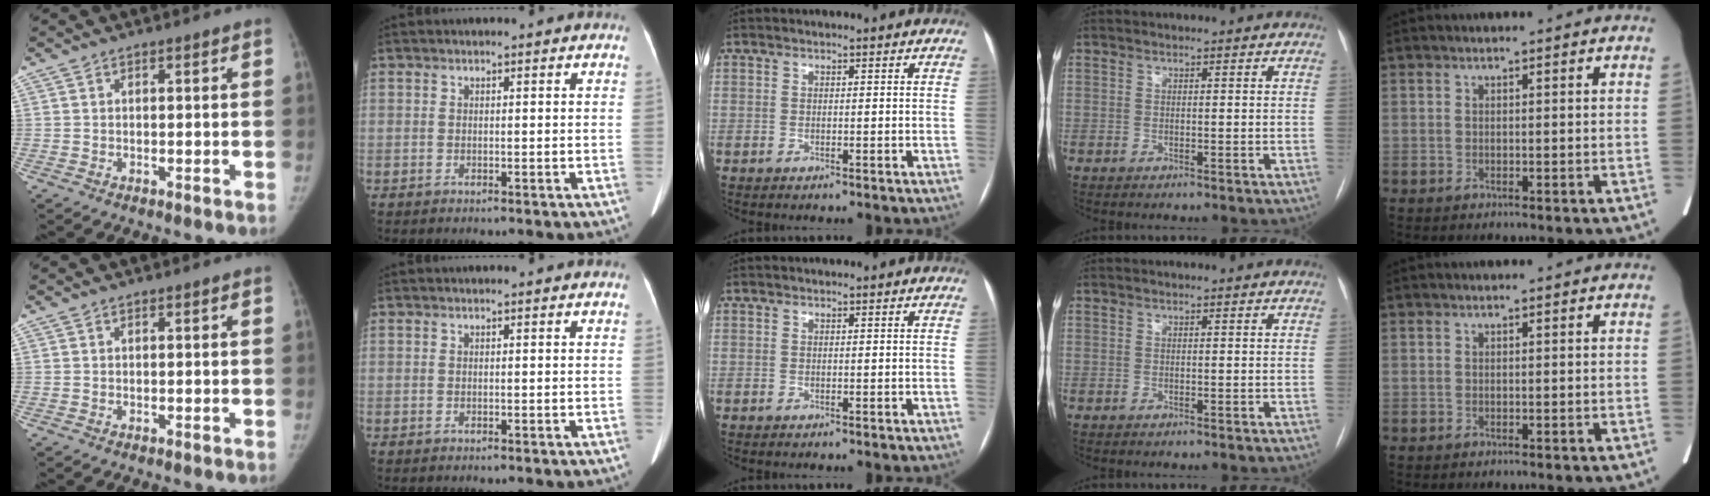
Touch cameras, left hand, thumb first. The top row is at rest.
{}